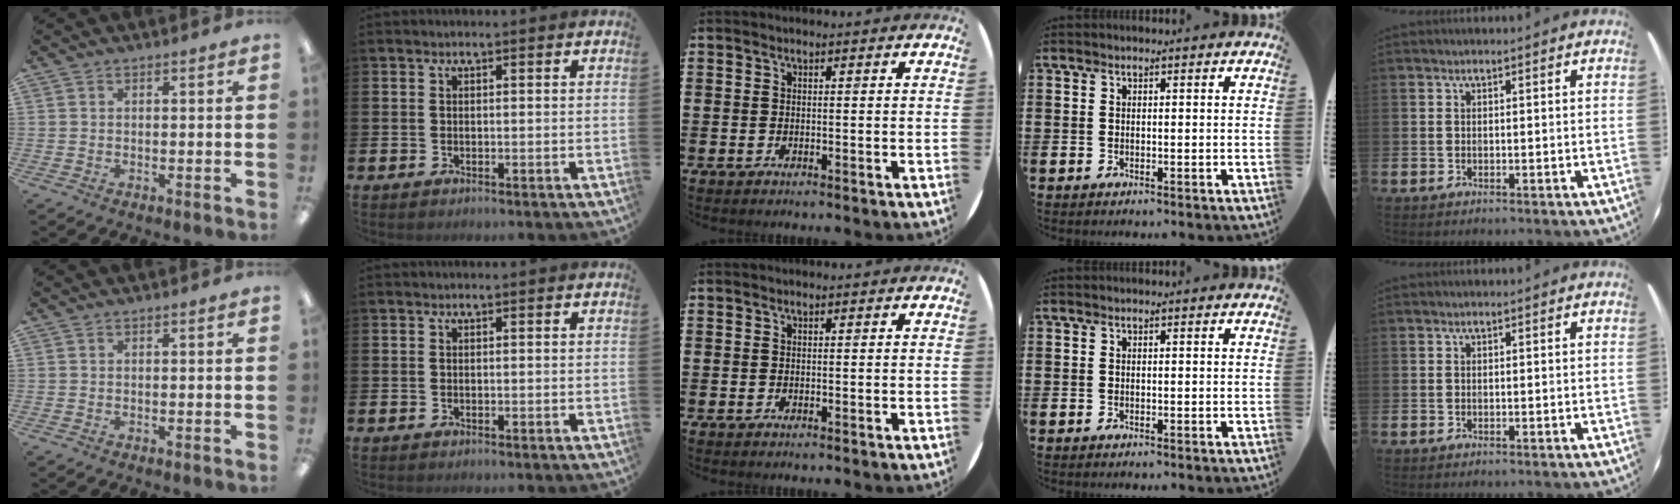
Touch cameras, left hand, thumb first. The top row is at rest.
{}